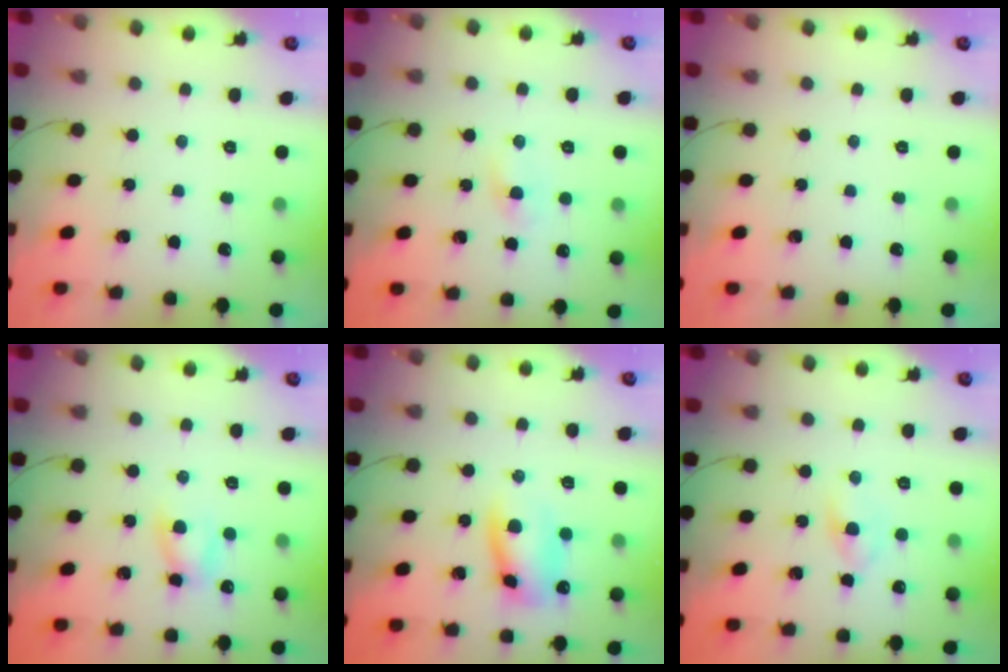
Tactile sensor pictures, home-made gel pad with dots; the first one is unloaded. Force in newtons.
{"total": 1.2, "press": 1.0, "slide": 0.7}
{"total": 0.0}
{"total": 5.9, "press": 5.7, "slide": 1.6}
{"total": 11.1, "press": 11.0, "slide": 1.4}
{"total": 3.1, "press": 2.8, "slide": 1.2}